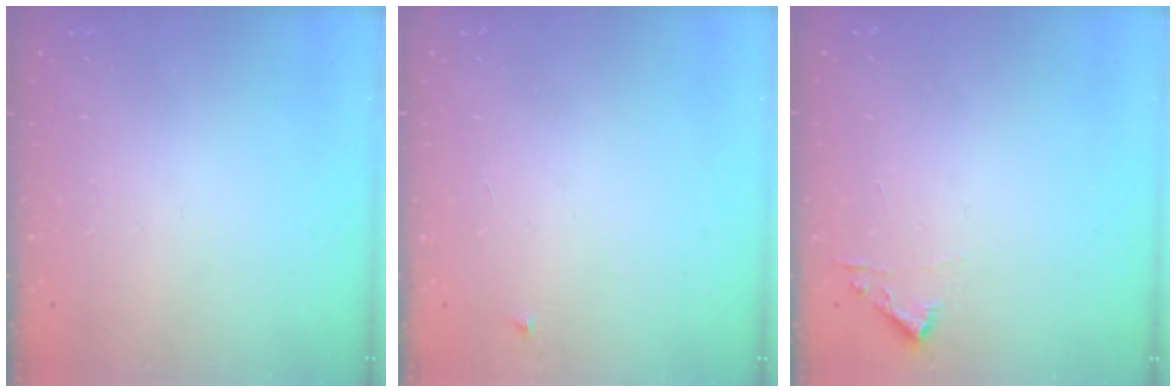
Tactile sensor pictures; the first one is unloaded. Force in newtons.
{"total": 2.3, "press": 2.3, "slide": 0.3}
{"total": 3.3, "press": 3.3, "slide": 0.4}